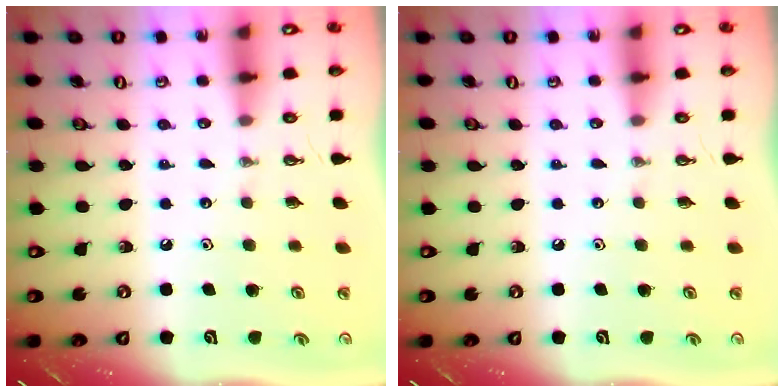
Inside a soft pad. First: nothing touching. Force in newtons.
{"total": 0.0}